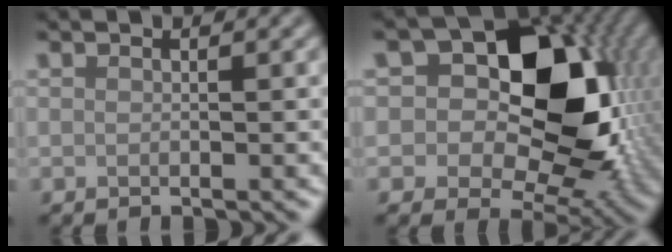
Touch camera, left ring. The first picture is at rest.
{"total": 14.8, "force": [2.3, 10.0, 10.6], "torque": [-0.116, 0.008, 0.041]}